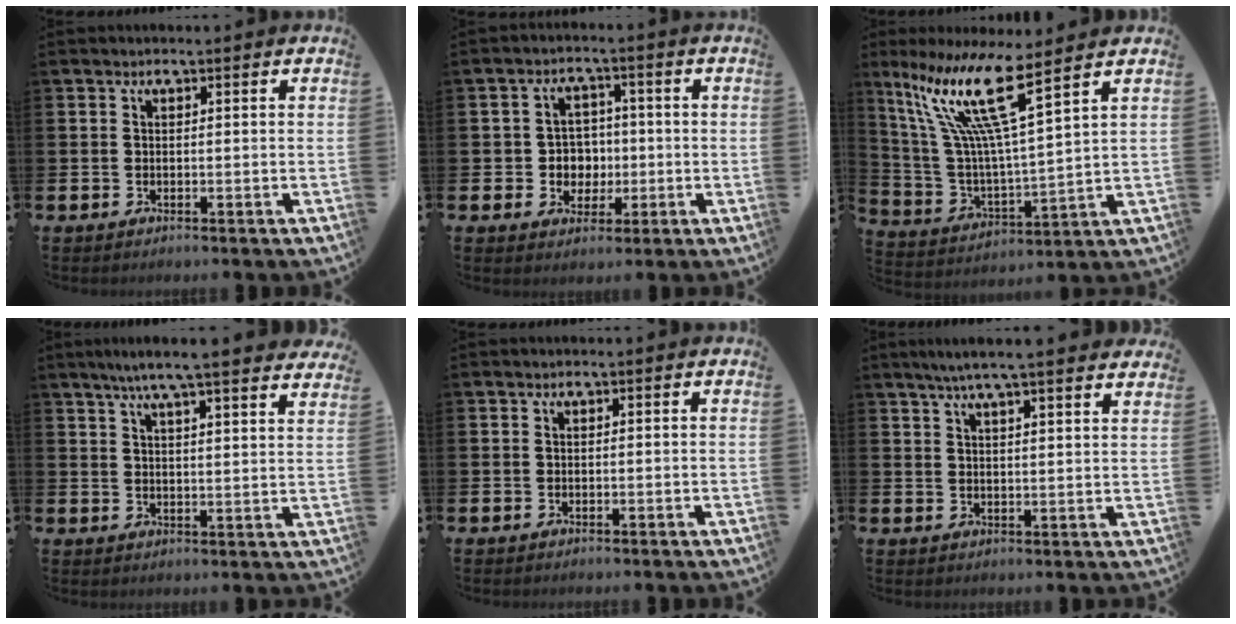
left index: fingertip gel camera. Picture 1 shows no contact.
{"total": 3.3, "force": [-0.3, 3.3, 0.7], "torque": [-0.014, 0.002, -0.015]}
{"total": 12.3, "force": [8.2, 1.5, 9.0], "torque": [-0.204, -0.047, 0.131]}
{"total": 6.7, "force": [6.2, 0.0, 2.6], "torque": [-0.060, -0.030, 0.106]}
{"total": 0.0}
{"total": 5.5, "force": [5.1, -0.2, 2.0], "torque": [-0.052, -0.018, 0.090]}